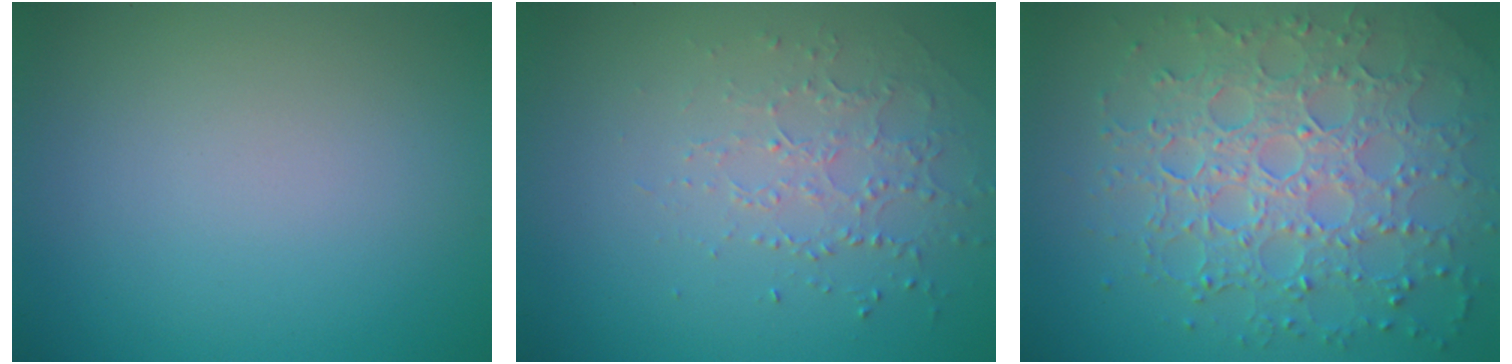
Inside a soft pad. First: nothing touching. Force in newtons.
{"total": 1.5, "press": 1.2, "slide": 0.9}
{"total": 8.0, "press": 5.7, "slide": 5.6}